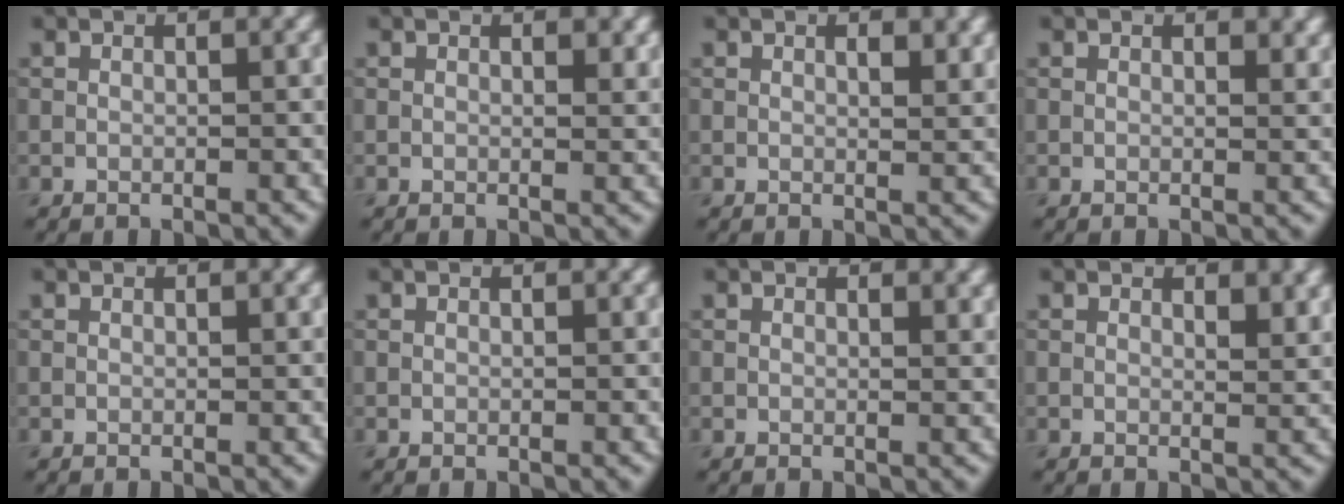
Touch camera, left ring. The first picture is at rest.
{"total": 1.2, "force": [0.7, 0.4, 0.9], "torque": [-0.009, -0.002, 0.012]}
{"total": 1.7, "force": [0.9, 0.6, 1.3], "torque": [-0.014, -0.003, 0.016]}
{"total": 1.1, "force": [0.7, 0.4, 0.8], "torque": [-0.006, -0.003, 0.012]}
{"total": 0.0}
{"total": 0.0}
{"total": 0.9, "force": [0.6, 0.3, 0.6], "torque": [-0.005, -0.001, 0.010]}
{"total": 1.8, "force": [1.1, 0.6, 1.2], "torque": [-0.014, -0.005, 0.020]}